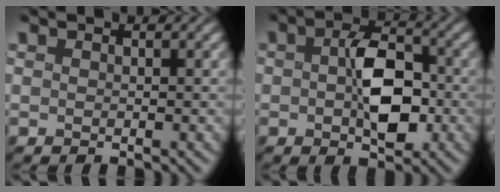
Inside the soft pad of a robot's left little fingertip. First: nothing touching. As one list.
[{"total": 4.8, "force": [-1.3, 2.7, 3.7], "torque": [-0.084, -0.004, 0.000]}]